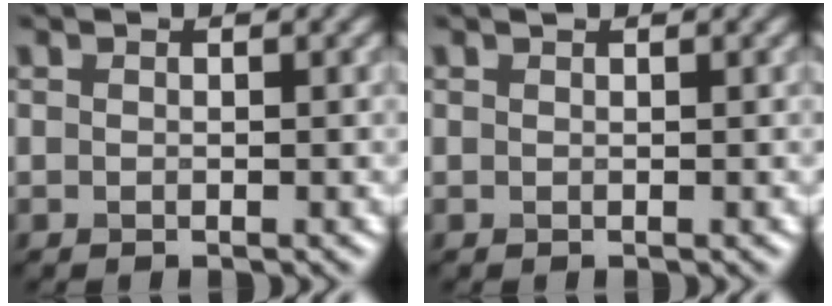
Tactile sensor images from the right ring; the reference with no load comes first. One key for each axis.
{"total": 0.0}